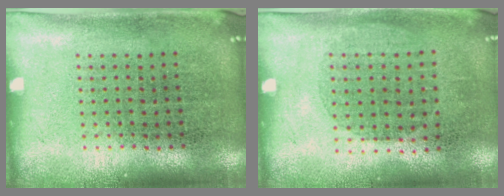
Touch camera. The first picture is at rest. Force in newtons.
{"total": 1.0, "press": 0.9, "slide": 0.4}